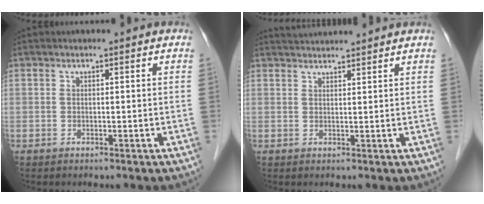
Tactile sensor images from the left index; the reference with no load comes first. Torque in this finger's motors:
{"motor_torque": [-0.40, -0.99, 0.17, 0.09]}